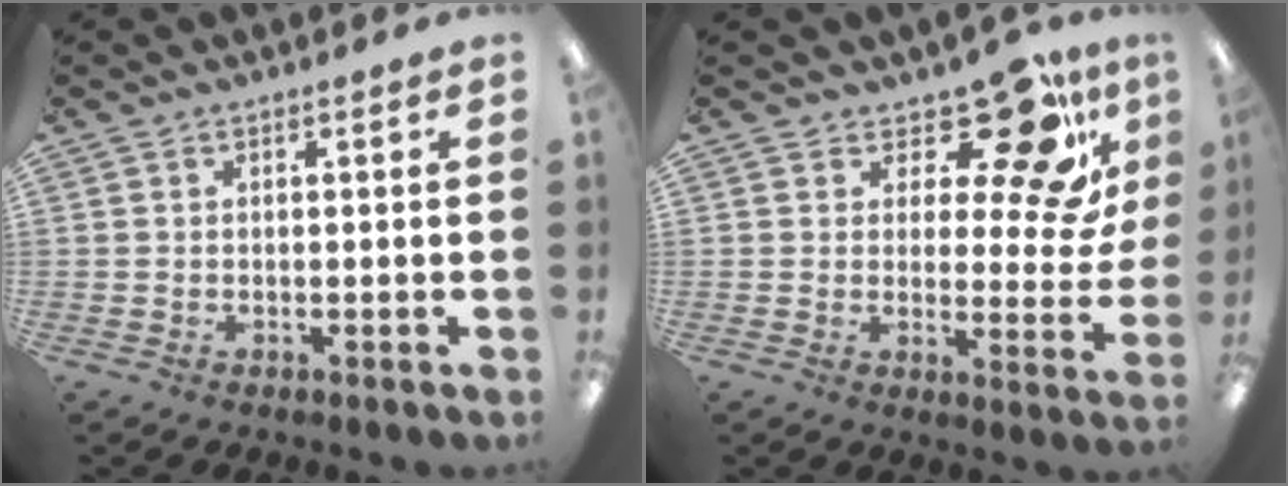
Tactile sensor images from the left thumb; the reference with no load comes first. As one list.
[{"total": 14.3, "force": [10.3, 4.9, 8.6], "torque": [-0.130, -0.079, 0.175]}]